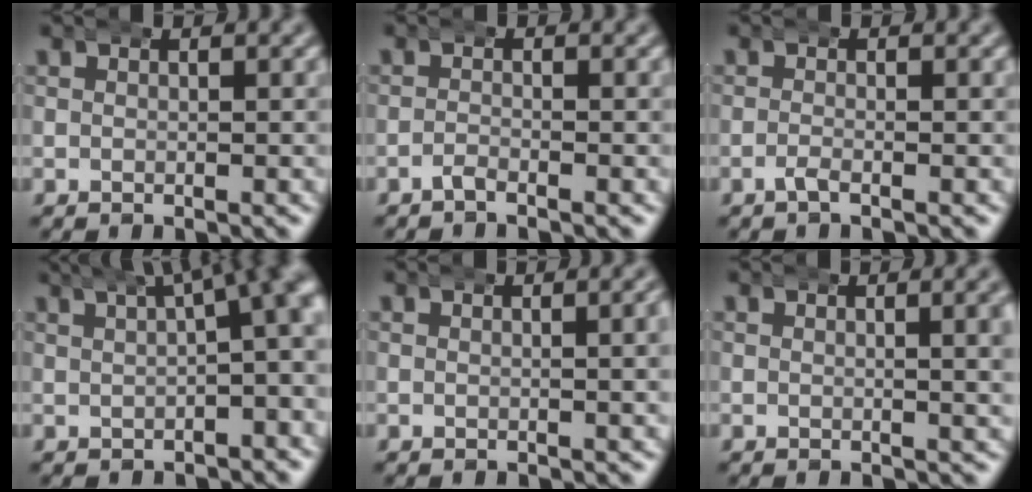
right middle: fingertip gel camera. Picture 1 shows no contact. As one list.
[{"total": 1.0, "force": [-1.0, 0.1, 0.3], "torque": [-0.005, 0.000, -0.024]}, {"total": 1.1, "force": [-0.9, 0.1, 0.6], "torque": [-0.011, -0.001, -0.022]}, {"total": 11.4, "force": [4.5, 6.1, 8.6], "torque": [-0.081, 0.045, 0.045]}, {"total": 1.5, "force": [0.6, 0.2, 1.4], "torque": [-0.006, 0.009, 0.003]}, {"total": 2.4, "force": [1.1, 0.5, 2.1], "torque": [-0.009, 0.005, 0.010]}]